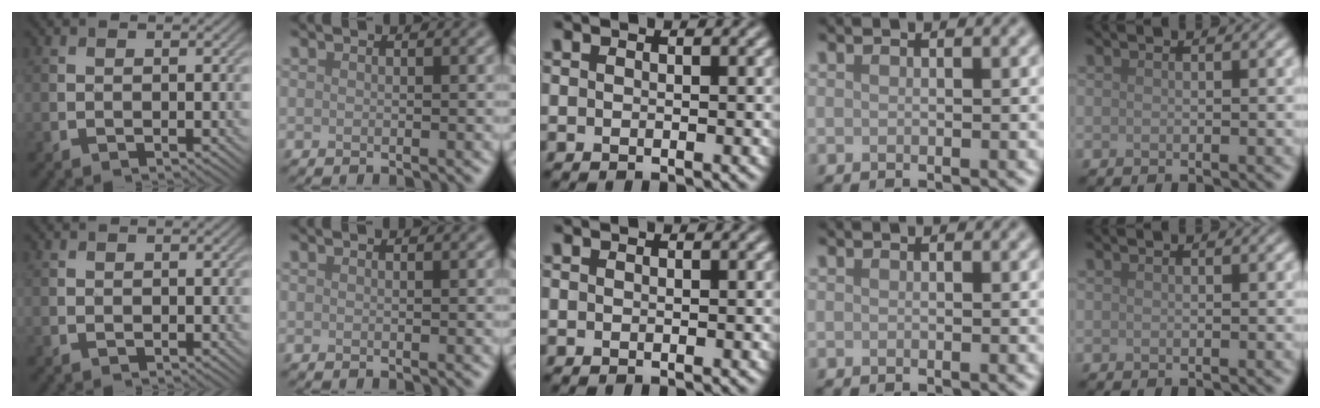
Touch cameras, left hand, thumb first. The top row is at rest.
{"index": {"total": 0.6, "force": [0.3, 0.2, 0.4], "torque": [0.000, 0.003, 0.004]}}